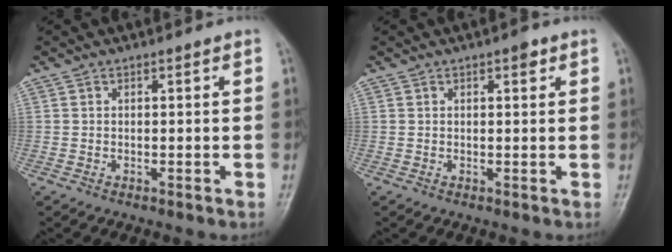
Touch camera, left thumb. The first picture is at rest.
{"total": 1.7, "force": [0.9, 0.7, 1.3], "torque": [-0.014, -0.001, 0.010]}